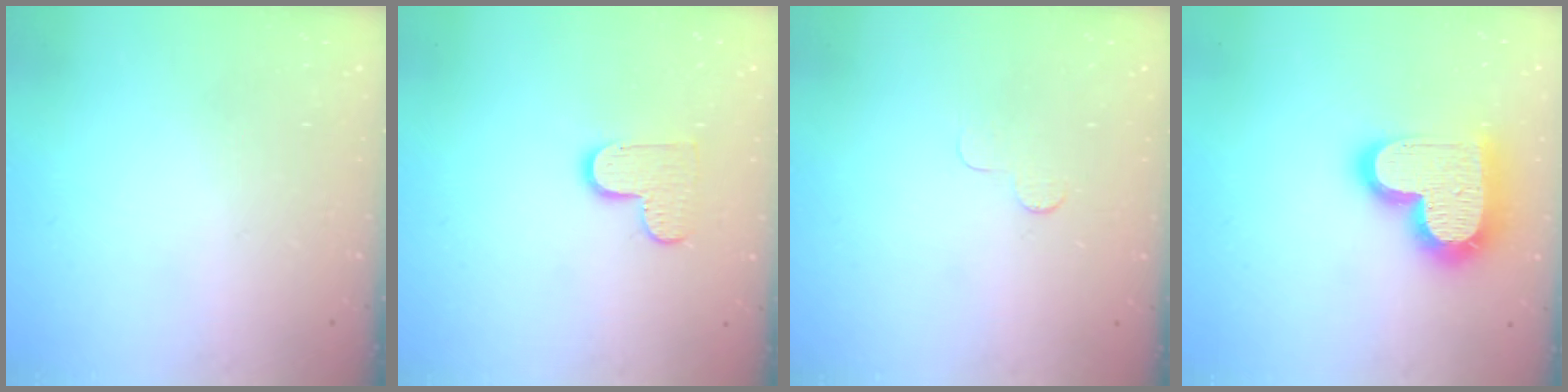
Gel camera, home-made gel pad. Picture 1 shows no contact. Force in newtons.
{"total": 8.2, "press": 8.1, "slide": 0.2}
{"total": 3.0, "press": 2.9, "slide": 0.3}
{"total": 20.1, "press": 20.1, "slide": 1.5}